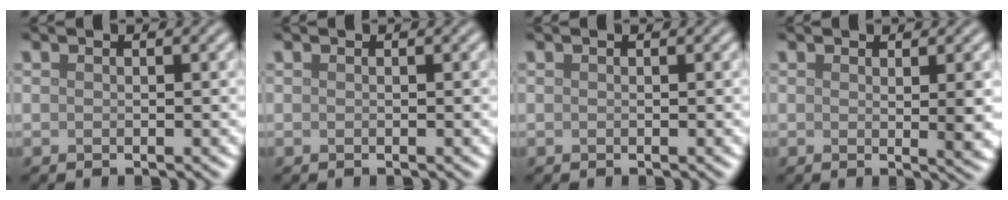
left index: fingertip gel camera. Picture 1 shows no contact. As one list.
[{"total": 0.0}, {"total": 0.0}, {"total": 2.9, "force": [0.6, 0.7, 2.7], "torque": [-0.031, -0.007, 0.009]}]